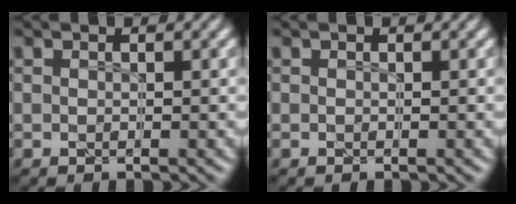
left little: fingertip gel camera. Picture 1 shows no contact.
{"total": 0.0}